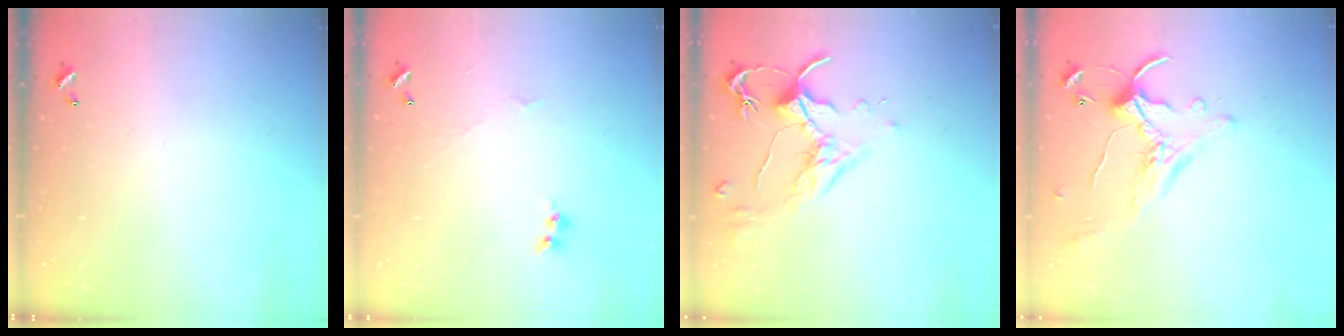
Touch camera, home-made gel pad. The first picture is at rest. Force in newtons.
{"total": 1.6, "press": 1.5, "slide": 0.4}
{"total": 1.6, "press": 1.4, "slide": 0.7}
{"total": 1.1, "press": 0.3, "slide": 1.0}